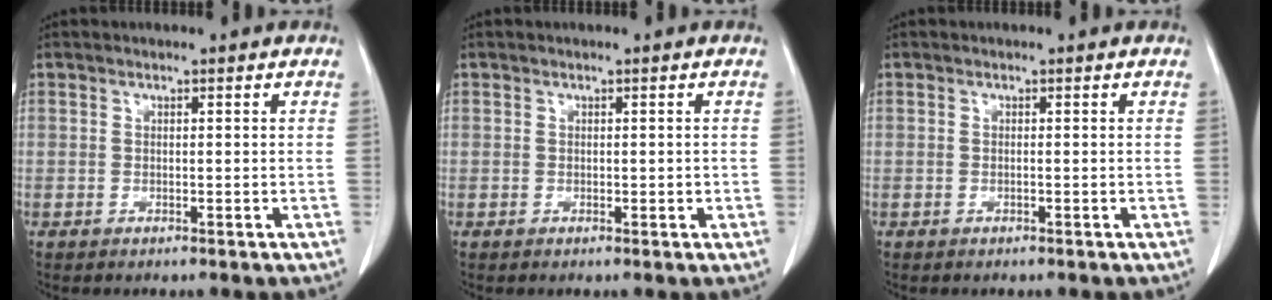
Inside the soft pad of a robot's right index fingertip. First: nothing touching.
{"total": 0.9, "force": [-0.1, 0.5, 0.8], "torque": [-0.011, 0.000, 0.001]}
{"total": 0.0}